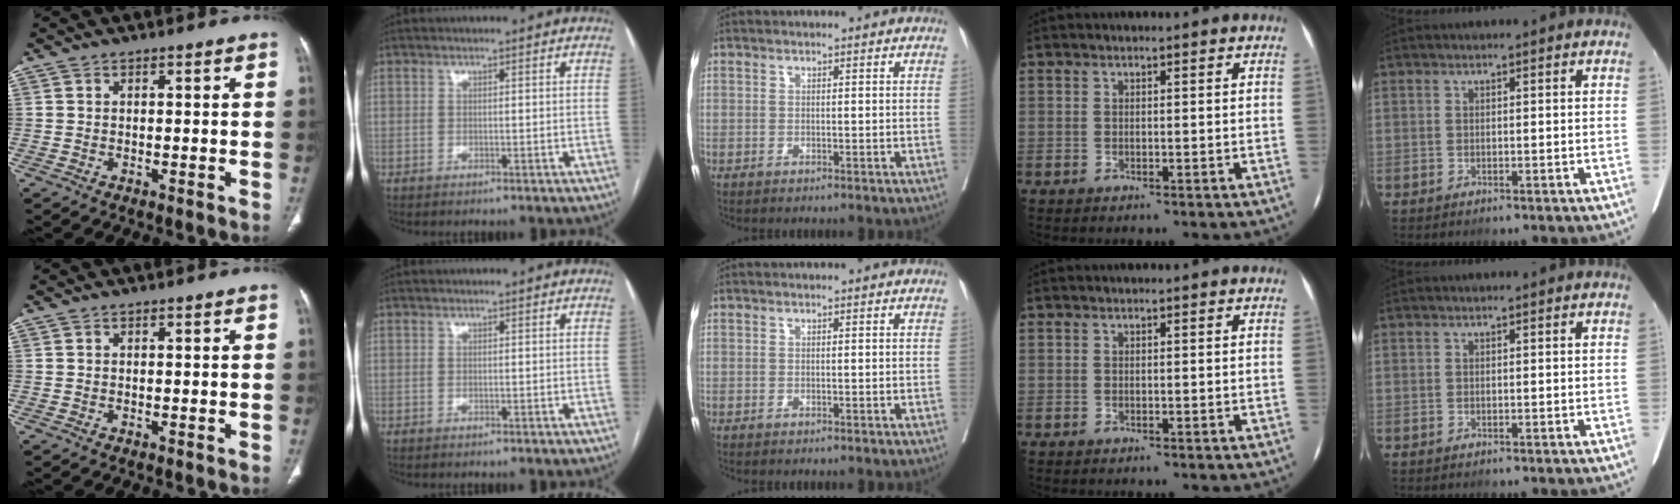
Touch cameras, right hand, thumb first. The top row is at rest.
{}